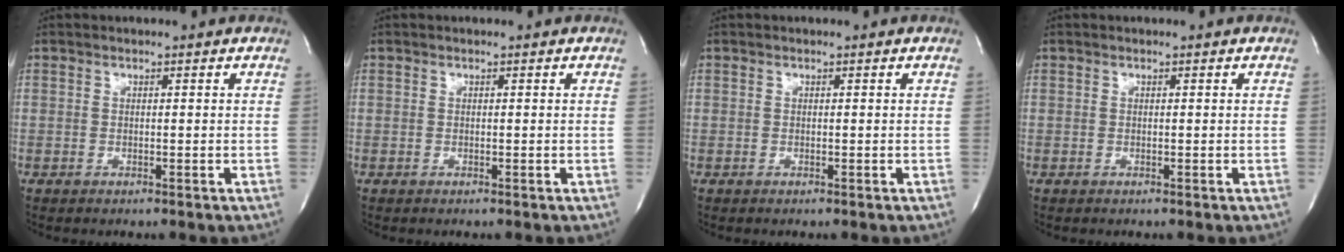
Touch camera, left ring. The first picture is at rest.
{"total": 0.0}
{"total": 0.0}
{"total": 0.0}